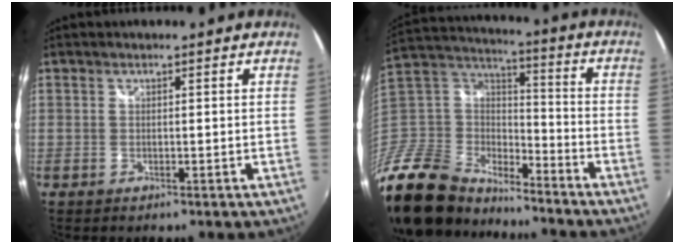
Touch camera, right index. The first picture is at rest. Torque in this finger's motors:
{"motor_torque": [-0.16, -0.09, -0.83, -0.21]}